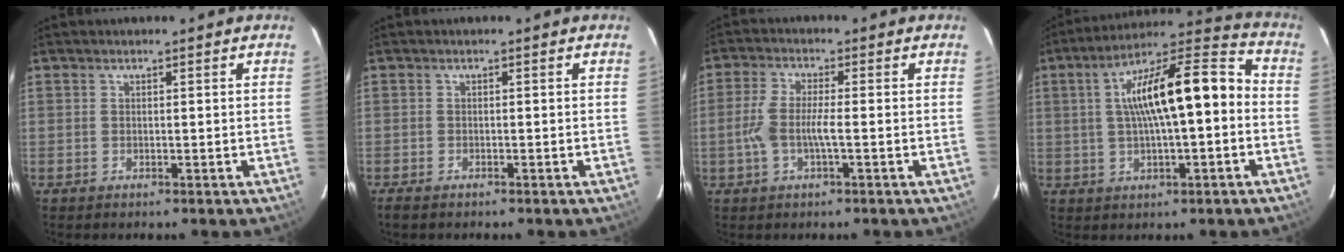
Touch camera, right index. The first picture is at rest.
{"total": 2.1, "force": [-1.7, 0.7, 1.0], "torque": [-0.028, -0.005, -0.032]}
{"total": 5.8, "force": [-1.4, 1.1, 5.5], "torque": [-0.121, 0.002, -0.027]}
{"total": 17.2, "force": [0.2, 4.9, 16.5], "torque": [-0.262, 0.036, 0.004]}